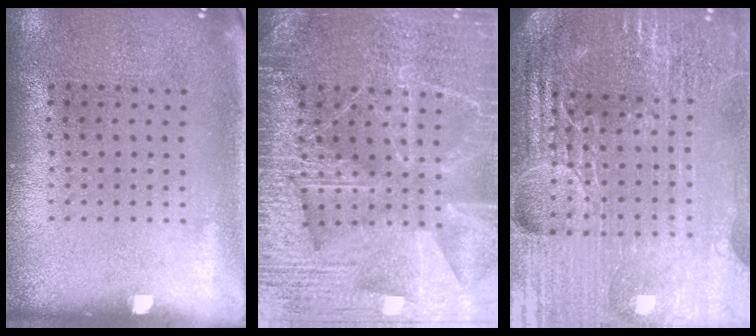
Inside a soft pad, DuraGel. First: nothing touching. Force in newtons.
{"total": 6.5, "press": 6.5, "slide": 0.8}
{"total": 6.0, "press": 5.3, "slide": 2.8}